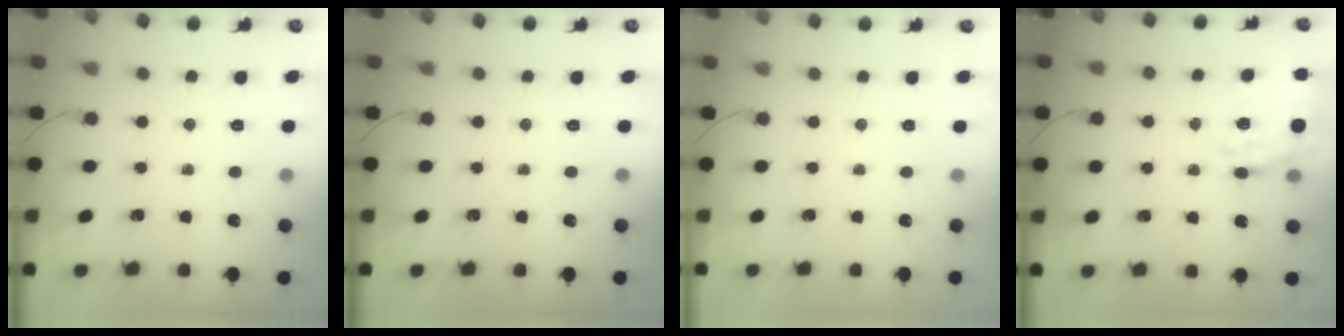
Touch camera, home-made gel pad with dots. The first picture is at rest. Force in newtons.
{"total": 0.0}
{"total": 2.4, "press": 2.4, "slide": 0.5}
{"total": 15.8, "press": 15.5, "slide": 2.7}